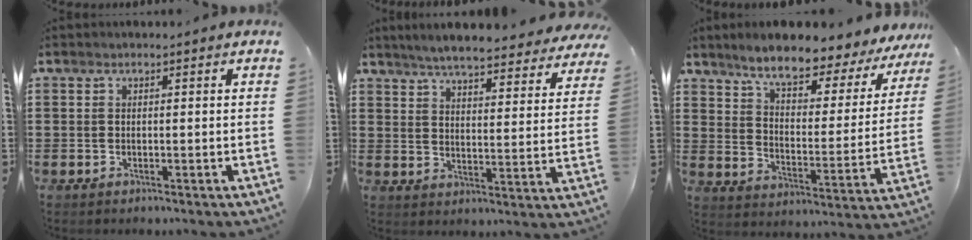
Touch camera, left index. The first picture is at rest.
{"total": 5.5, "force": [5.2, -0.1, 1.7], "torque": [-0.058, -0.031, 0.089]}
{"total": 7.6, "force": [6.7, 1.2, 3.5], "torque": [-0.082, -0.045, 0.106]}